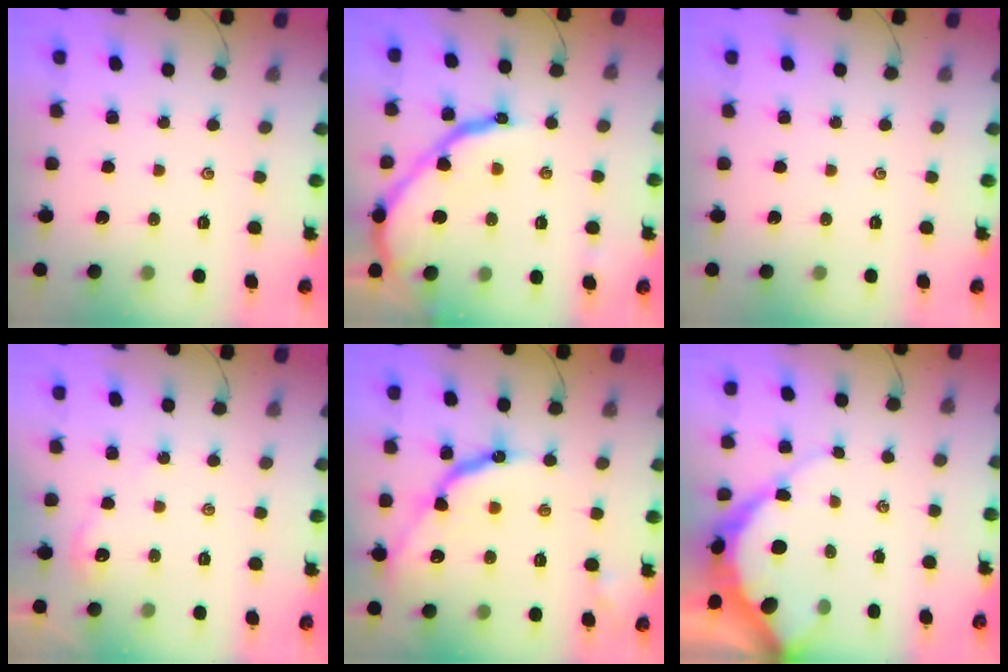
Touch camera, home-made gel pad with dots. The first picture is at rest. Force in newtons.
{"total": 13.8, "press": 13.7, "slide": 1.6}
{"total": 0.0}
{"total": 1.9, "press": 1.9, "slide": 0.4}
{"total": 12.9, "press": 12.8, "slide": 0.8}
{"total": 8.7, "press": 8.7, "slide": 1.0}